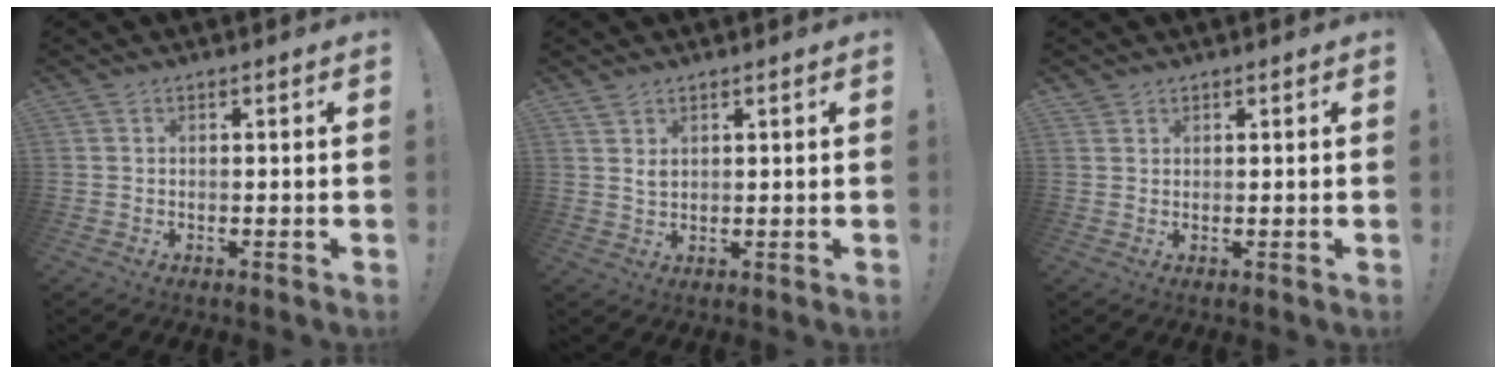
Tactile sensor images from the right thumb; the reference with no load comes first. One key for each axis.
{"total": 2.1, "fx": 1.5, "fy": 0.8, "fz": 1.1, "tx": -0.010, "ty": -0.010, "tz": 0.026}
{"total": 1.1, "fx": 0.9, "fy": 0.5, "fz": 0.1, "tx": -0.001, "ty": -0.004, "tz": 0.018}